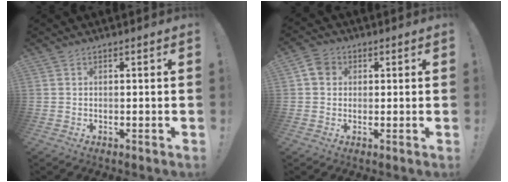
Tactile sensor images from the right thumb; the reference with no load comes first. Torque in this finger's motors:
{"motor_torque": [0.56, 0.79, 0.31, -0.37, 0.02]}